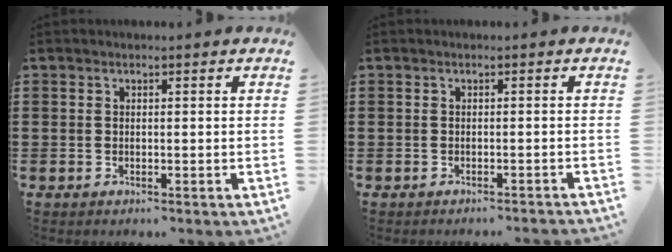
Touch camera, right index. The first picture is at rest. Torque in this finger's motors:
{"motor_torque": [0.14, -0.12, -0.10, -0.01]}